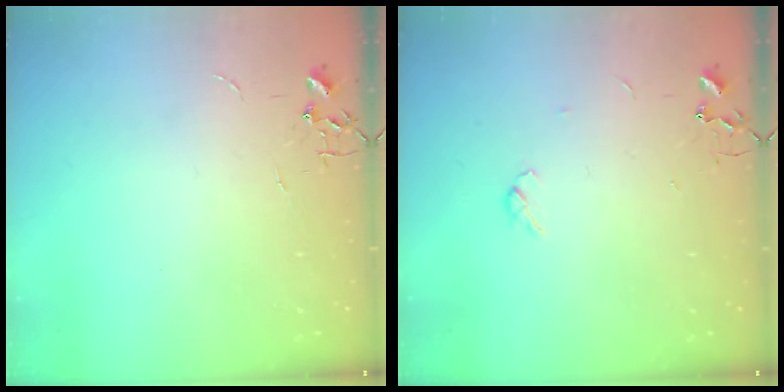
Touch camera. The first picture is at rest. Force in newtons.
{"total": 4.3, "press": 4.3, "slide": 0.7}